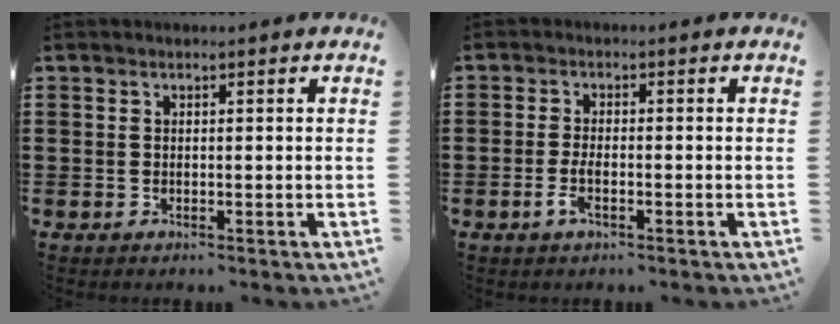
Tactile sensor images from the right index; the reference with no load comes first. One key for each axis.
{"total": 2.7, "fx": -1.2, "fy": 0.5, "fz": 2.3, "tx": -0.056, "ty": -0.007, "tz": -0.024}